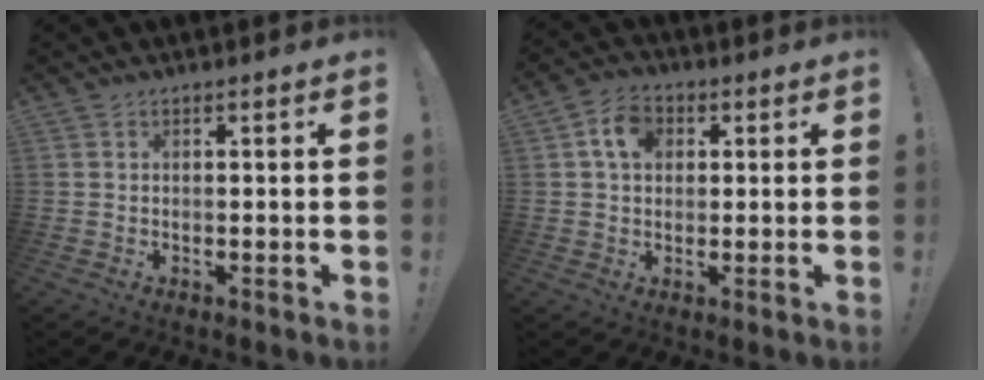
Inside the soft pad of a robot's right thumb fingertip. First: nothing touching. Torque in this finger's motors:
{"motor_torque": [0.37, 1.32, 0.51, -0.42, -0.01]}